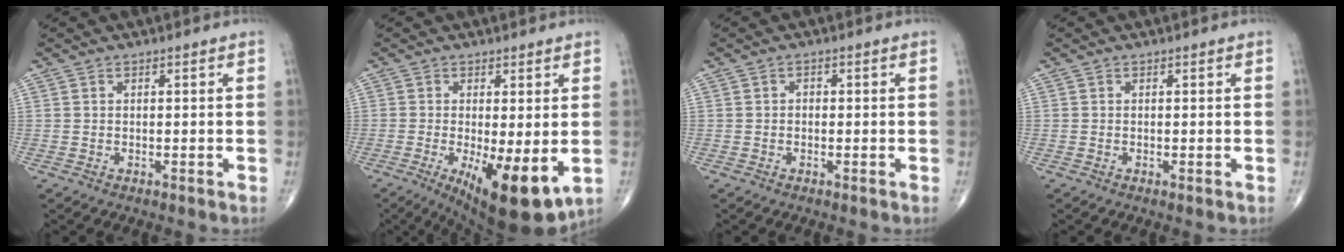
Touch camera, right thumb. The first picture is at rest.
{"total": 12.5, "force": [-3.0, 4.0, 11.4], "torque": [-0.171, -0.027, -0.034]}
{"total": 0.7, "force": [-0.1, 0.6, 0.4], "torque": [0.001, 0.003, -0.007]}
{"total": 0.0}